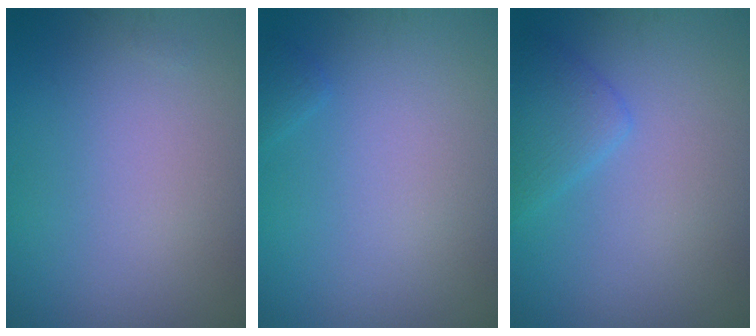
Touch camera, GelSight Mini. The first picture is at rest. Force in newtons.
{"total": 0.6, "press": 0.6, "slide": 0.1}
{"total": 2.3, "press": 2.3, "slide": 0.1}